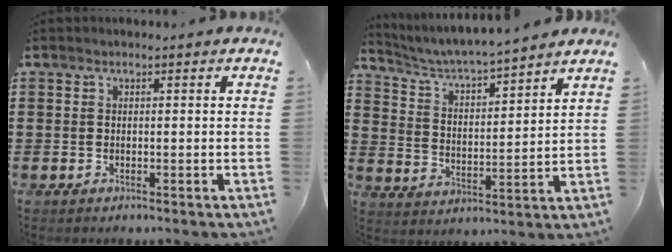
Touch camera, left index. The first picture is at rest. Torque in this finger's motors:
{"motor_torque": [1.62, -0.51, 0.45, 0.12]}